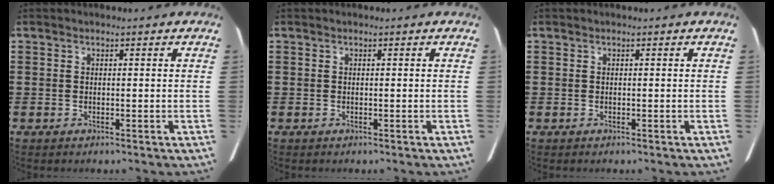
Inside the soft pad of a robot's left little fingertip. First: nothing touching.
{"total": 0.0}
{"total": 0.0}